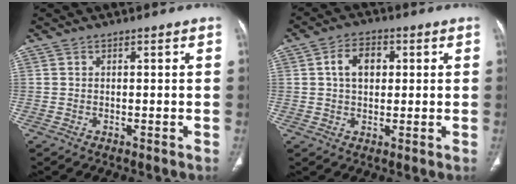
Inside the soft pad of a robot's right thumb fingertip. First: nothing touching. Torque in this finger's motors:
{"motor_torque": [0.21, 1.32, 0.71, -0.49, 0.10]}